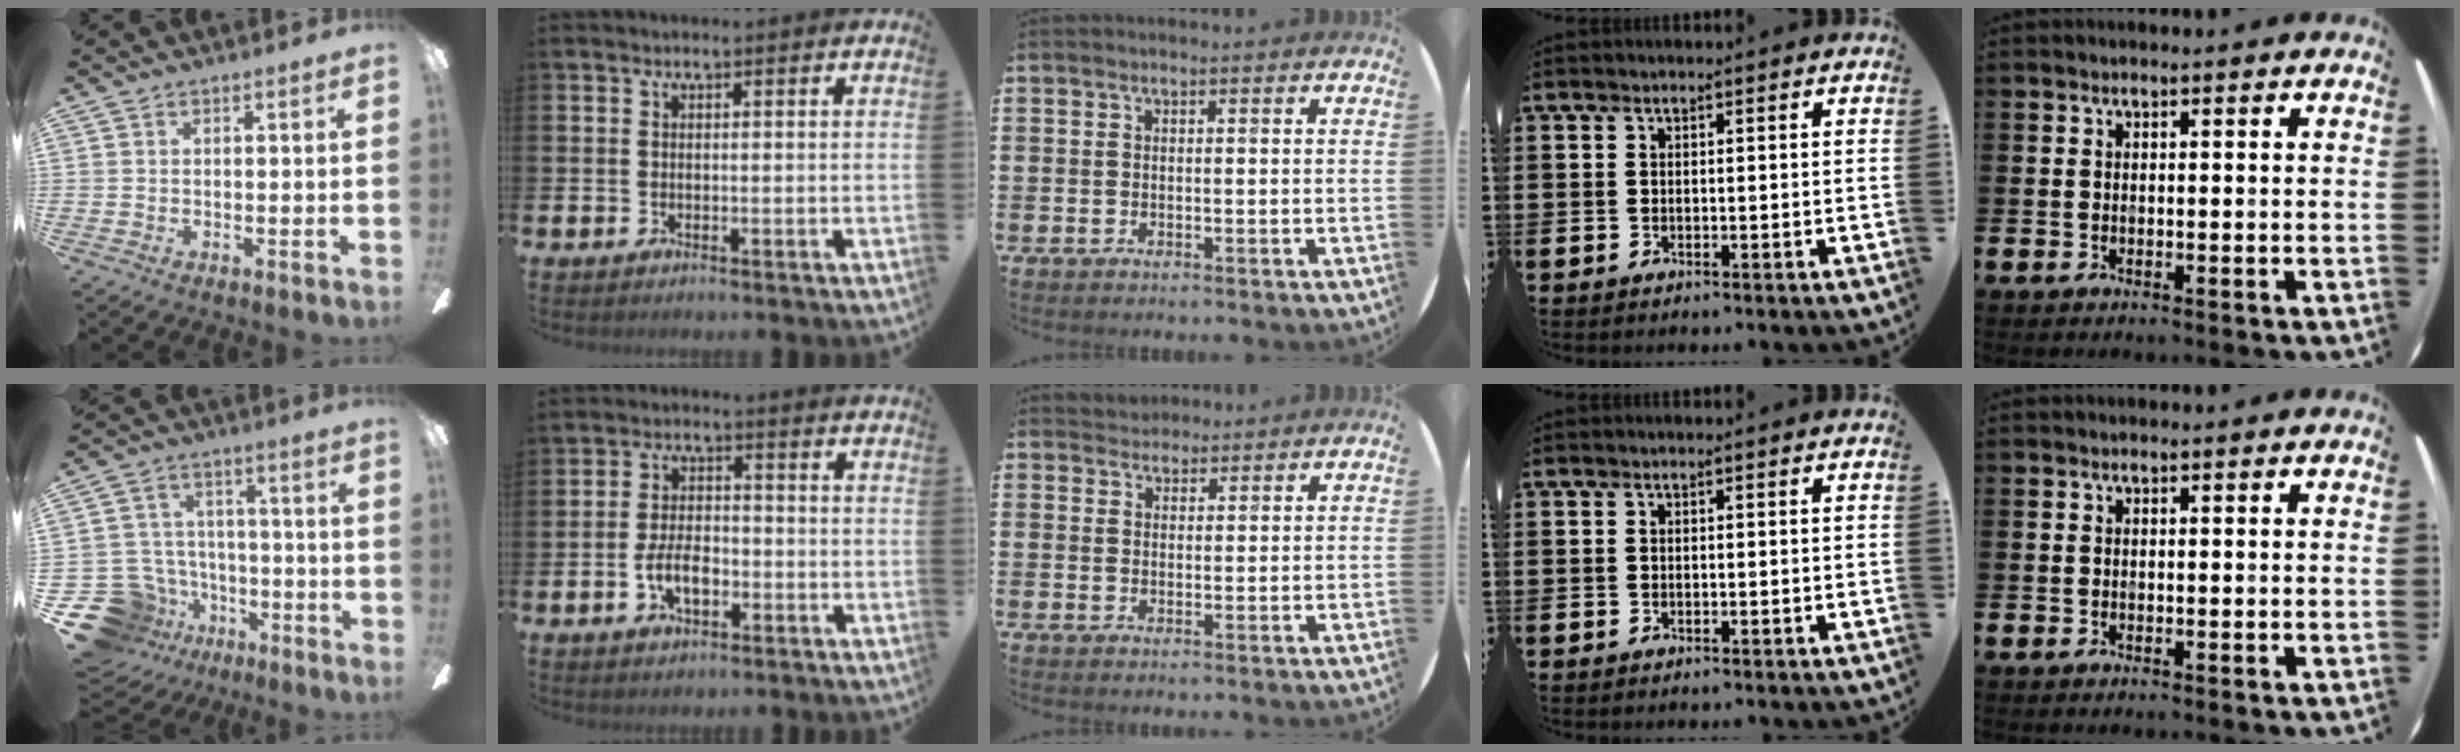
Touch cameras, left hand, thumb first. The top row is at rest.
{"thumb": {"total": 14.2, "force": [-7.7, 11.2, 4.1], "torque": [-0.123, 0.048, -0.117]}, "index": {"total": 4.8, "force": [-1.6, 2.6, 3.7], "torque": [-0.071, 0.006, -0.031]}, "middle": {"total": 2.2, "force": [2.1, 0.6, -0.2], "torque": [0.000, 0.001, 0.040]}}